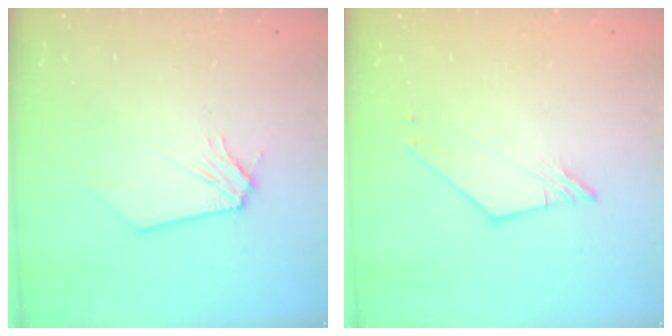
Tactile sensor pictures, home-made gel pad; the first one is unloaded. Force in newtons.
{"total": 2.5, "press": 2.4, "slide": 0.4}